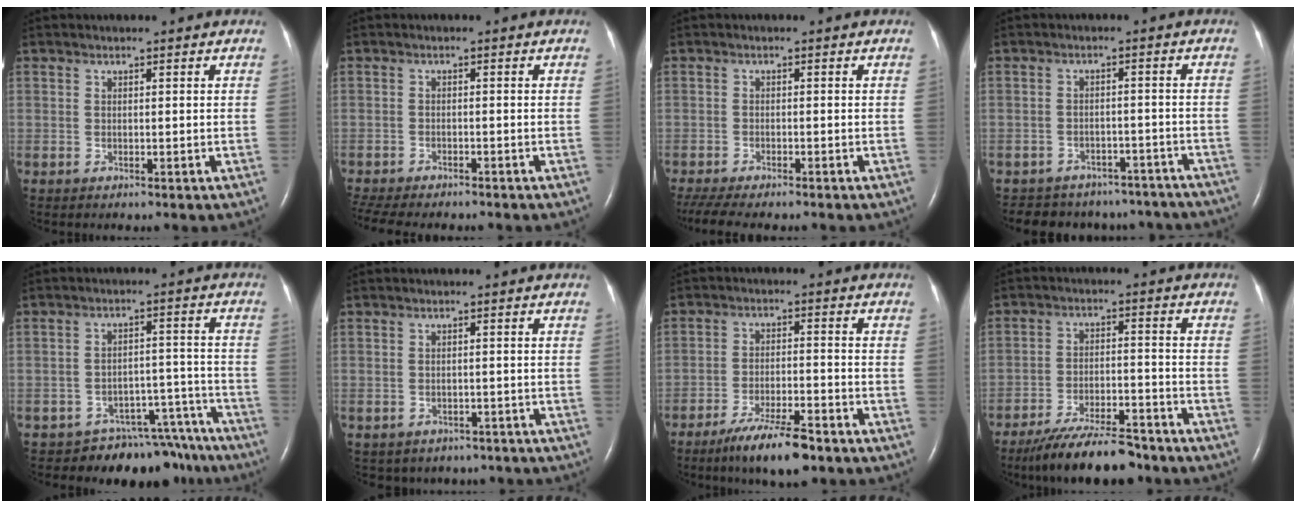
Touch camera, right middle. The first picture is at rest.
{"total": 11.2, "force": [-9.7, 2.5, 5.1], "torque": [-0.089, -0.010, -0.137]}
{"total": 9.2, "force": [-7.7, 1.4, 4.7], "torque": [-0.076, -0.009, -0.119]}
{"total": 14.5, "force": [-12.9, 6.0, 2.5], "torque": [-0.038, 0.020, -0.139]}
{"total": 12.1, "force": [-11.1, 4.7, 0.5], "torque": [0.027, 0.055, -0.139]}
{"total": 7.6, "force": [-6.3, 4.1, 1.3], "torque": [-0.018, 0.006, -0.063]}
{"total": 9.0, "force": [-6.6, 1.2, 6.0], "torque": [-0.111, -0.019, -0.114]}
{"total": 12.5, "force": [-10.8, 2.1, 5.8], "torque": [-0.098, -0.009, -0.174]}